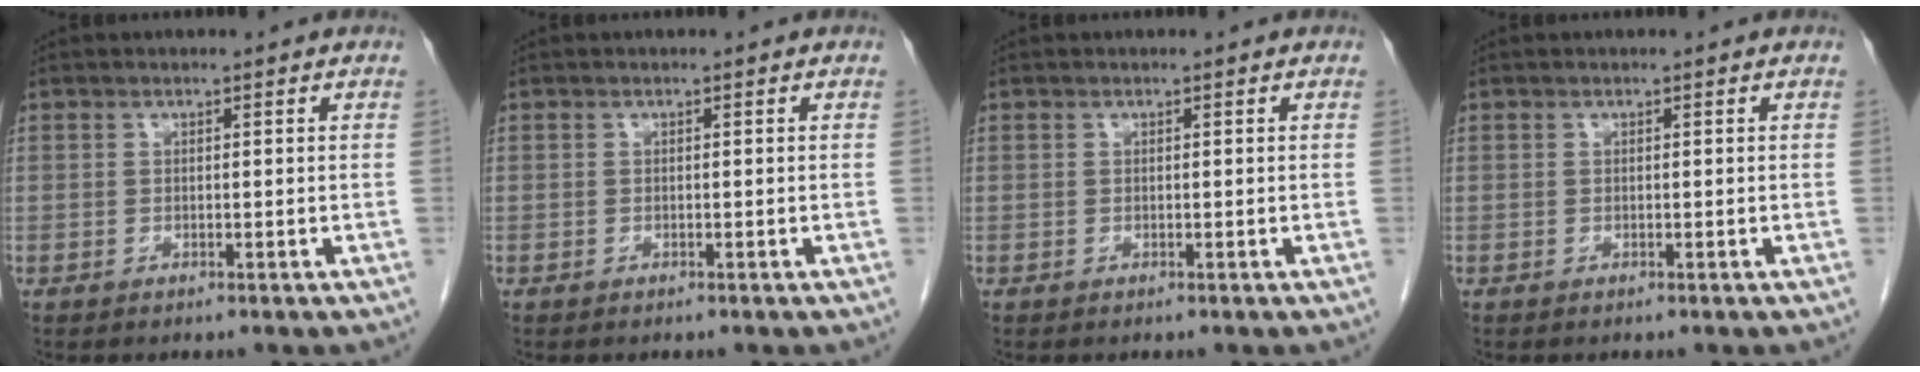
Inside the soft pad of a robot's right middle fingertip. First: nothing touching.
{"total": 0.0}
{"total": 0.0}
{"total": 0.0}